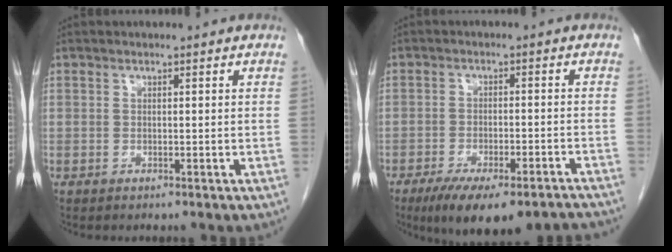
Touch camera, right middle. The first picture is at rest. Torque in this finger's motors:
{"motor_torque": [1.31, -0.83, 0.22, 0.13]}